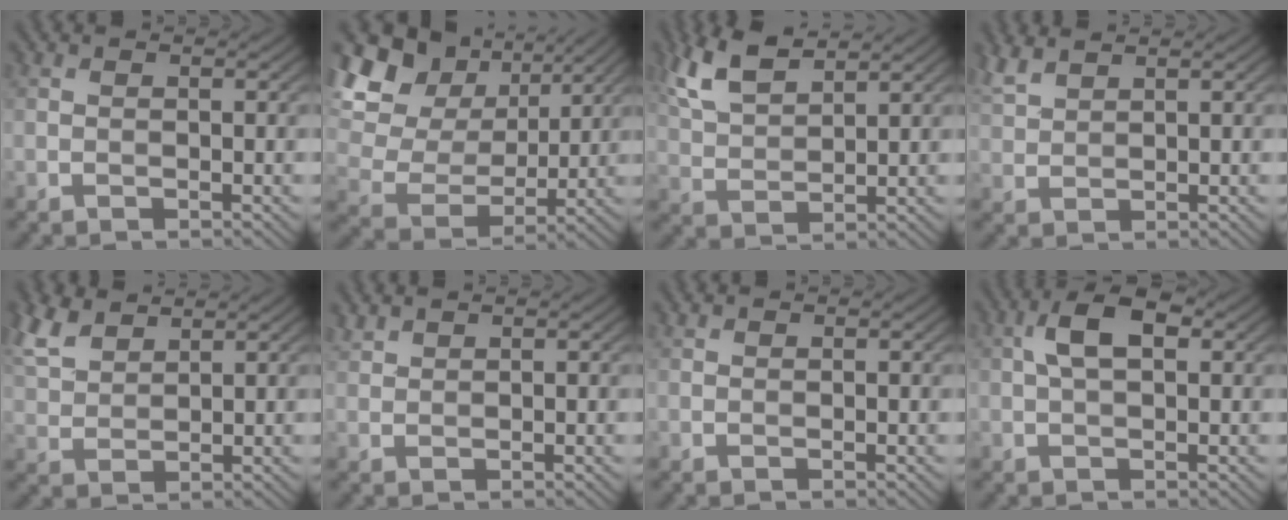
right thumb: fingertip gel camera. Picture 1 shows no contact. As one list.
[{"total": 15.6, "force": [7.8, 10.2, 8.8], "torque": [-0.236, 0.041, 0.139]}, {"total": 7.7, "force": [5.1, 2.9, 5.0], "torque": [-0.126, 0.012, 0.109]}, {"total": 3.3, "force": [2.8, 0.7, 1.6], "torque": [-0.044, 0.008, 0.067]}, {"total": 6.5, "force": [4.7, 2.7, 3.5], "torque": [-0.101, 0.015, 0.103]}, {"total": 1.6, "force": [1.5, 0.3, 0.4], "torque": [-0.014, 0.004, 0.037]}, {"total": 0.6, "force": [0.6, 0.0, 0.1], "torque": [-0.006, 0.003, 0.015]}, {"total": 5.1, "force": [1.3, 2.4, 4.3], "torque": [-0.085, 0.010, 0.018]}]